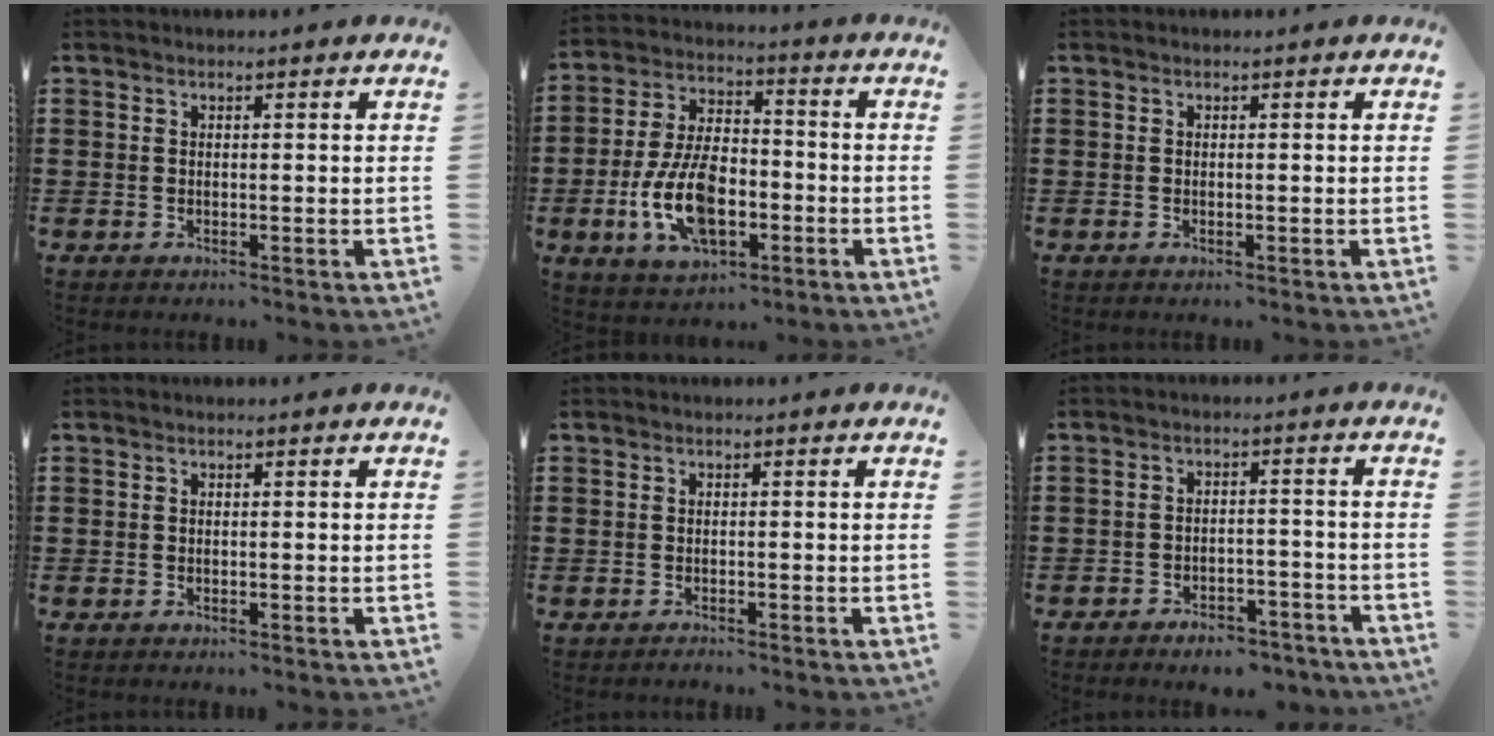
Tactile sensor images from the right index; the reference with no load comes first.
{"total": 11.6, "force": [-3.4, 6.0, 9.3], "torque": [-0.207, -0.001, -0.062]}
{"total": 0.0}
{"total": 0.0}
{"total": 0.5, "force": [-0.5, 0.1, -0.1], "torque": [0.000, 0.001, -0.011]}
{"total": 3.6, "force": [-3.5, 0.7, 0.7], "torque": [-0.013, 0.008, -0.069]}